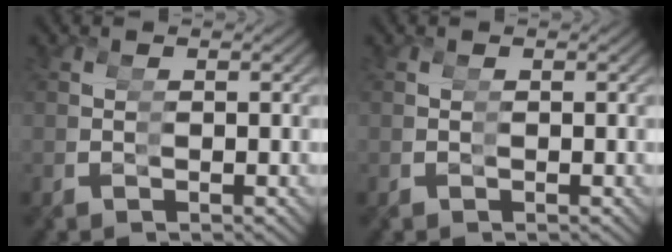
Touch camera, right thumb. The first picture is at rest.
{"total": 0.0}